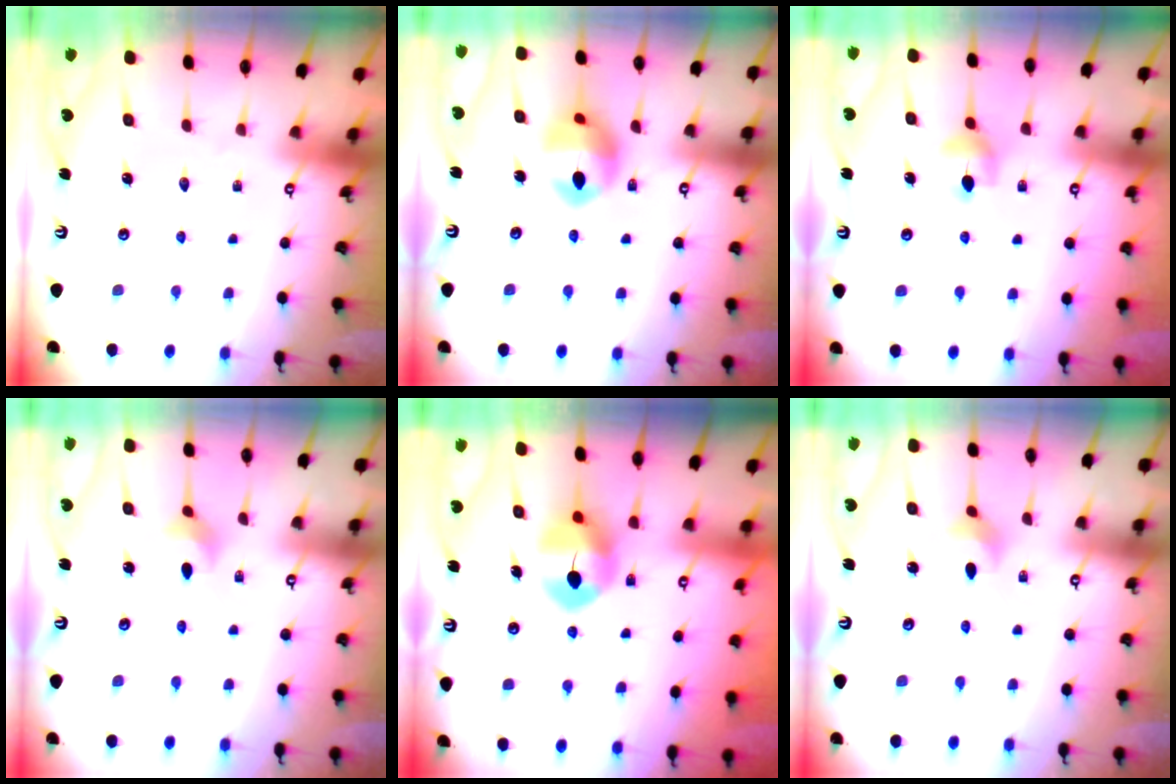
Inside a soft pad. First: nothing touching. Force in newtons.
{"total": 12.6, "press": 12.6, "slide": 1.3}
{"total": 6.6, "press": 6.5, "slide": 0.9}
{"total": 2.6, "press": 2.6, "slide": 0.4}
{"total": 8.3, "press": 8.3, "slide": 0.6}
{"total": 2.6, "press": 2.6, "slide": 0.4}